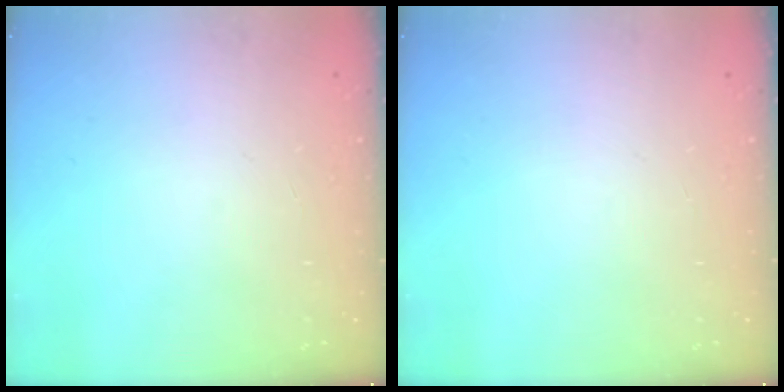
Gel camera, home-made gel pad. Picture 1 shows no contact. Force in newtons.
{"total": 0.0}